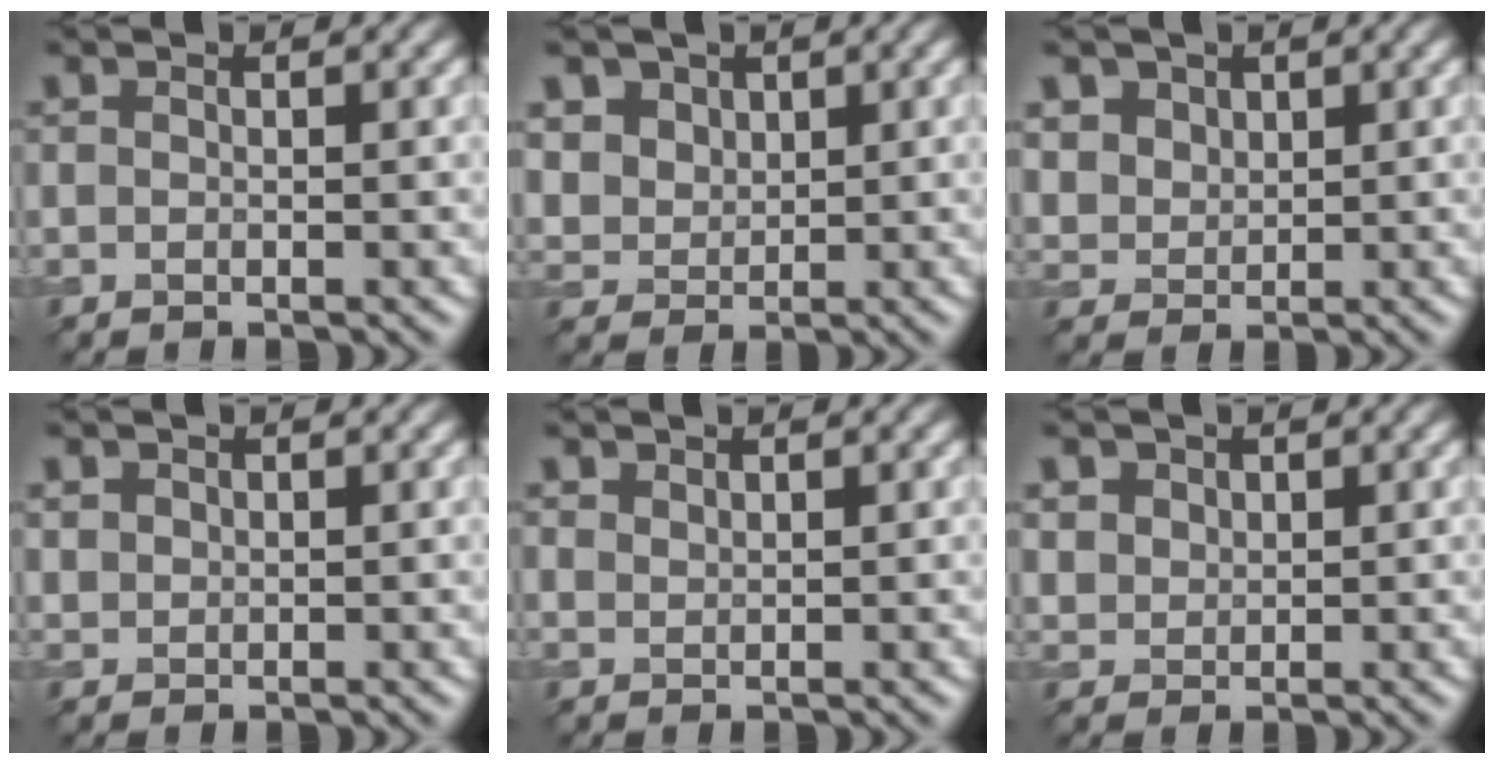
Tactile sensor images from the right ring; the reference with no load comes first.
{"total": 4.5, "force": [2.5, 3.4, 1.6], "torque": [-0.064, -0.003, 0.058]}
{"total": 4.1, "force": [2.3, 3.0, 1.4], "torque": [-0.063, 0.000, 0.056]}
{"total": 1.1, "force": [0.6, 0.9, 0.2], "torque": [-0.005, -0.002, 0.017]}
{"total": 1.1, "force": [0.9, 0.4, 0.2], "torque": [-0.009, 0.000, 0.022]}
{"total": 3.1, "force": [1.7, 2.3, 1.2], "torque": [-0.045, 0.004, 0.042]}